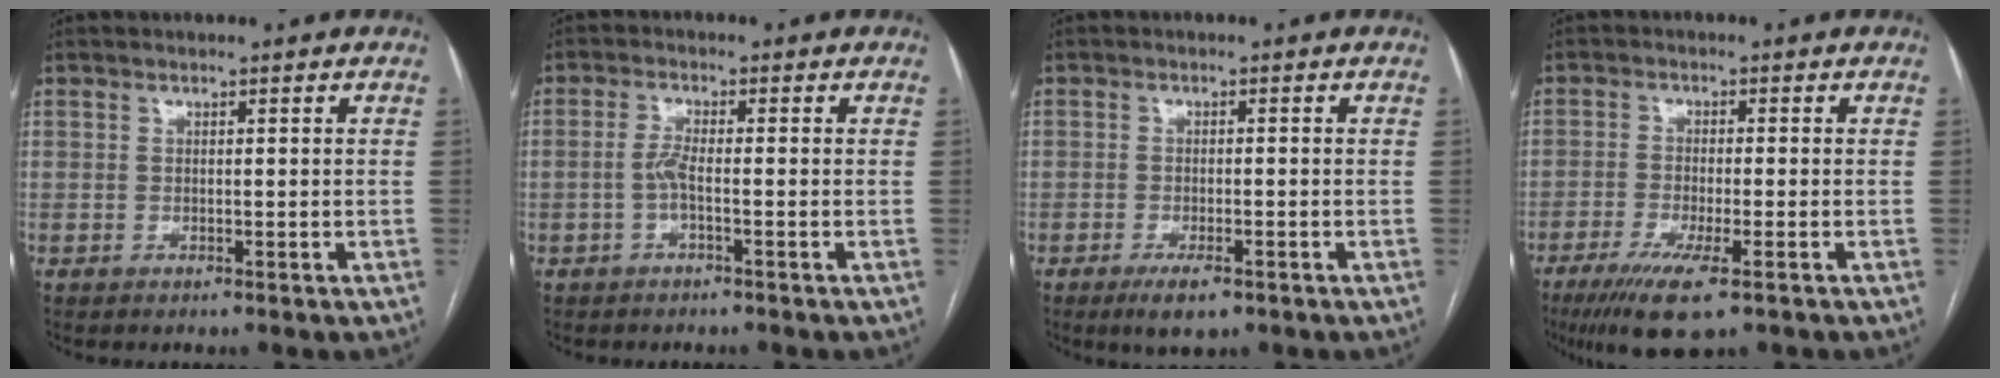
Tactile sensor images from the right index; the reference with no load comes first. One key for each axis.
{"total": 2.4, "fx": -0.8, "fy": 0.2, "fz": 2.2, "tx": -0.047, "ty": 0.001, "tz": -0.019}
{"total": 4.0, "fx": -2.4, "fy": 1.3, "fz": 2.9, "tx": -0.053, "ty": -0.005, "tz": -0.035}
{"total": 8.4, "fx": -5.1, "fy": 1.2, "fz": 6.6, "tx": -0.117, "ty": -0.023, "tz": -0.083}